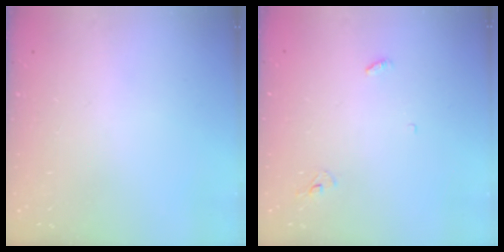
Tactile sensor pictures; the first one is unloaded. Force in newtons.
{"total": 3.3, "press": 3.2, "slide": 0.3}